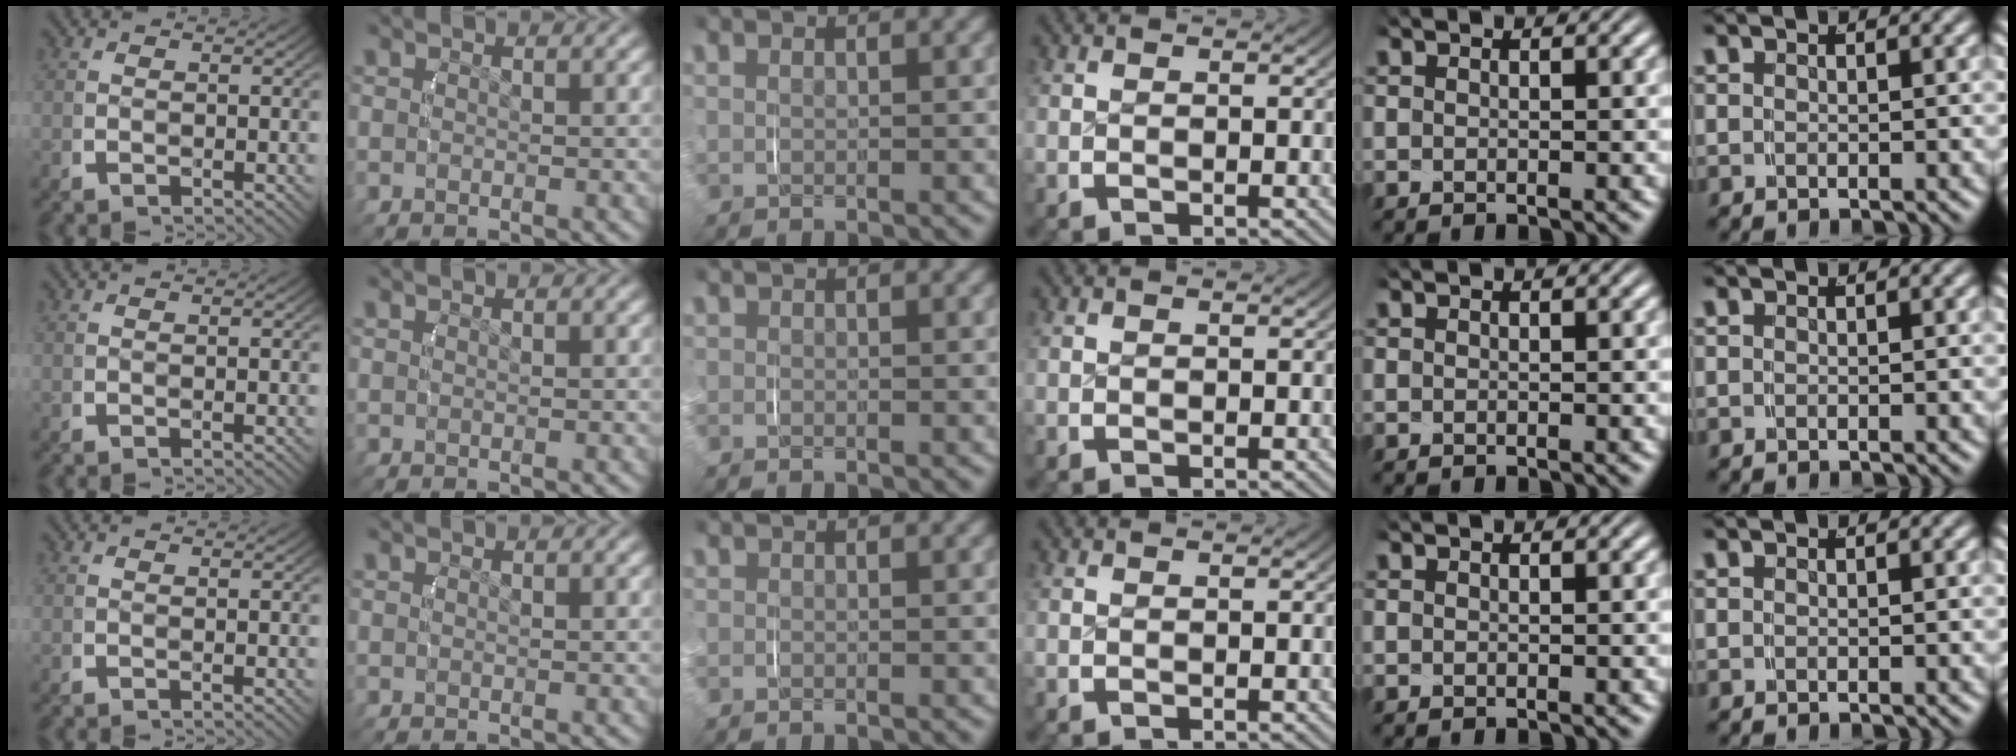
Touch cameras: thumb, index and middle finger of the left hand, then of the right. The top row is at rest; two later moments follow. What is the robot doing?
{"motion": "grasp_and_lifting", "object": "towel"}